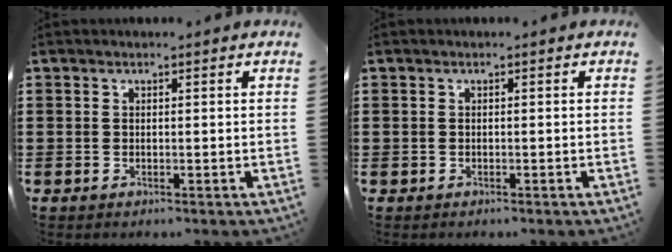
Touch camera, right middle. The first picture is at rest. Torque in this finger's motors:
{"motor_torque": [0.10, 0.01, 0.00, 0.00]}